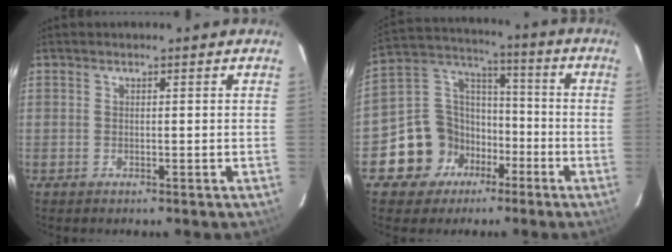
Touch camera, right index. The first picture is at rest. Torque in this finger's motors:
{"motor_torque": [0.17, -0.30, -0.05, -0.10]}